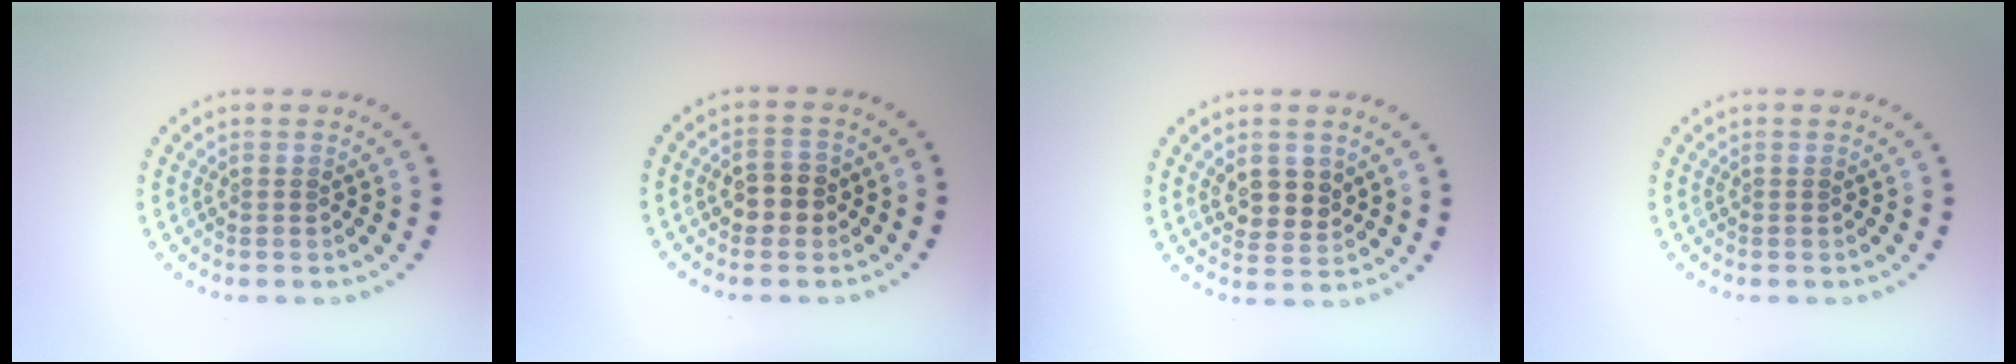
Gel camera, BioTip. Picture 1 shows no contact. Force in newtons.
{"total": 2.5, "press": 2.5, "slide": 0.2}
{"total": 2.9, "press": 2.7, "slide": 0.9}
{"total": 0.0}